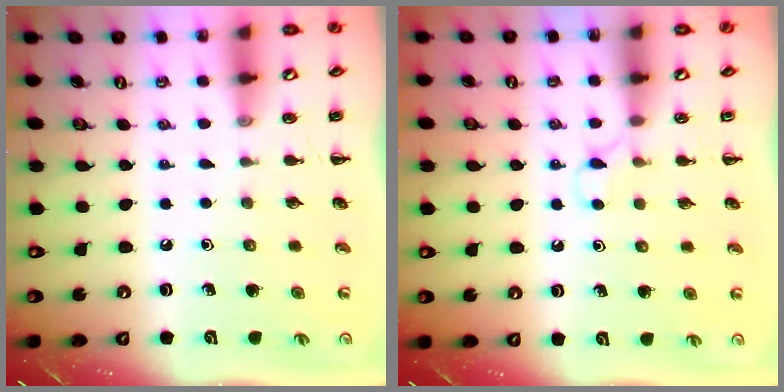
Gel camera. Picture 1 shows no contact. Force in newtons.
{"total": 2.6, "press": 2.4, "slide": 0.9}